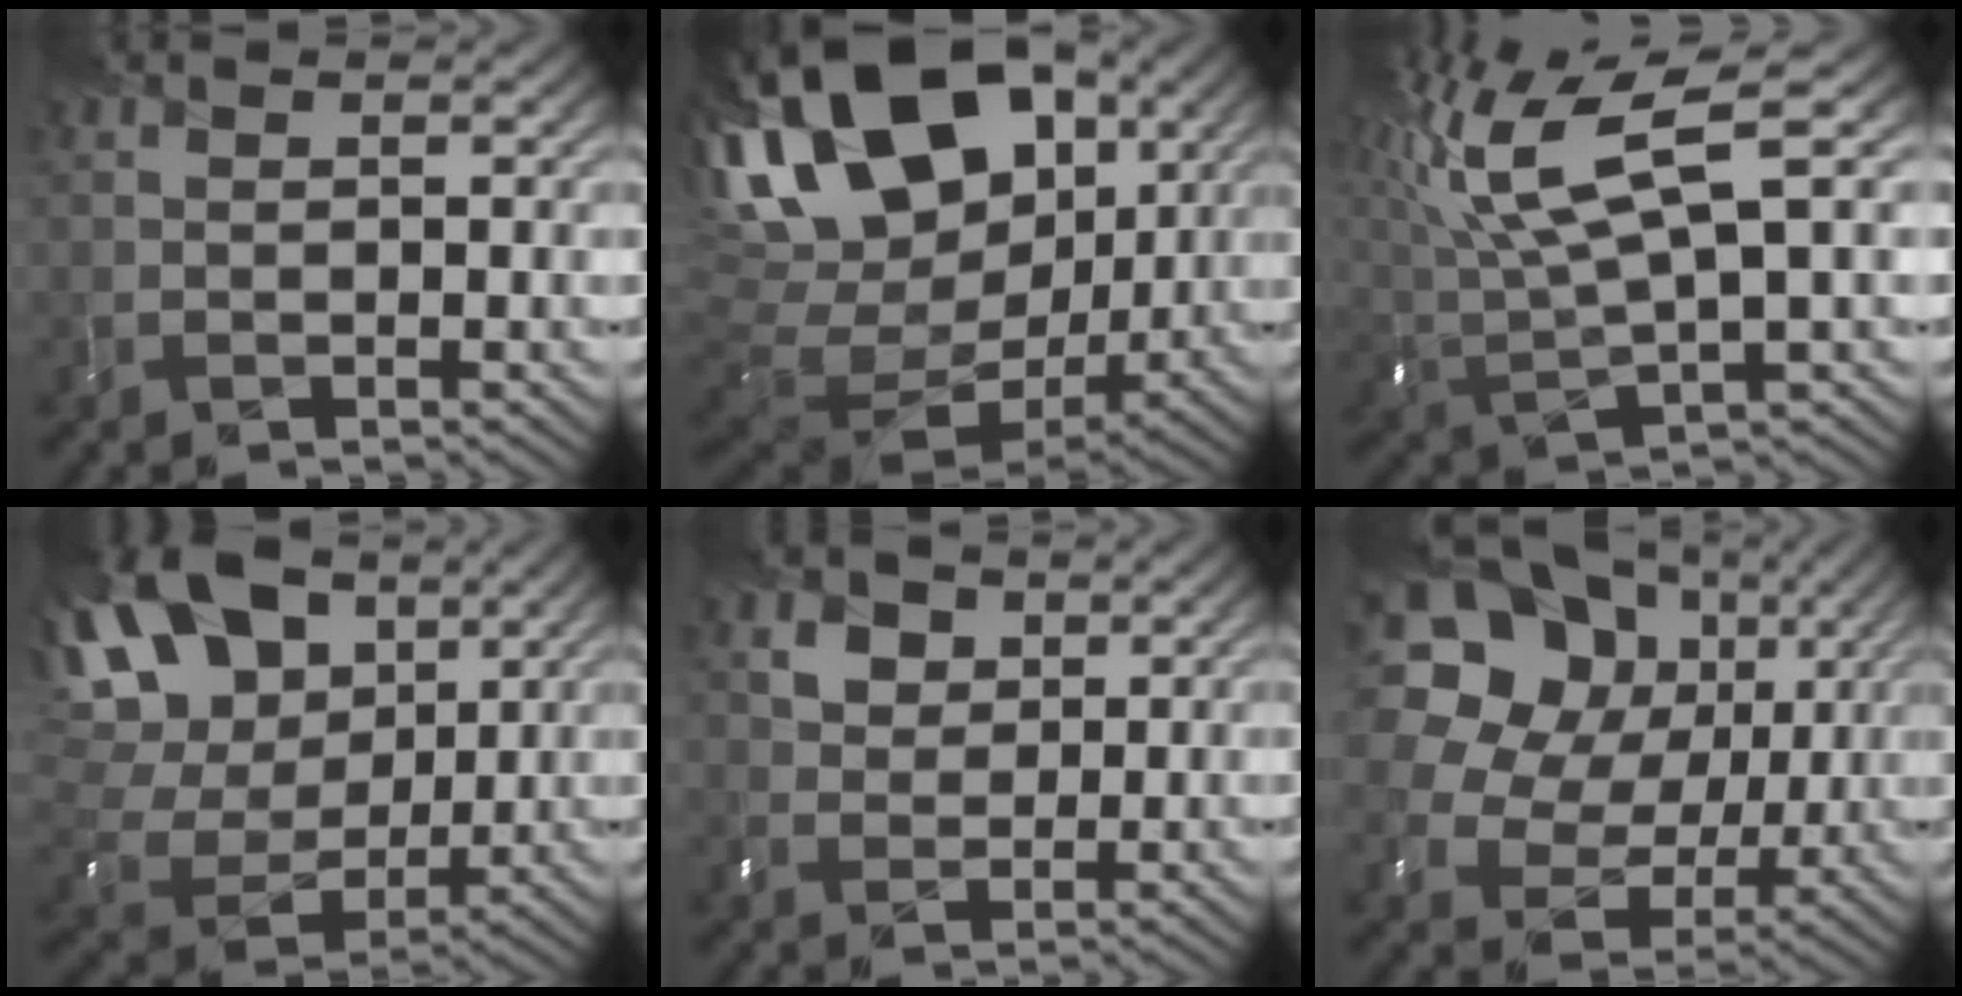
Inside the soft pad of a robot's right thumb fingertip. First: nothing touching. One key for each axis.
{"total": 21.4, "fx": 7.5, "fy": 13.5, "fz": 14.9, "tx": -0.296, "ty": 0.042, "tz": 0.133}
{"total": 13.0, "fx": 5.4, "fy": 4.3, "fz": 11.0, "tx": -0.252, "ty": 0.009, "tz": 0.104}
{"total": 19.1, "fx": 7.4, "fy": 12.8, "fz": 12.0, "tx": -0.289, "ty": 0.054, "tz": 0.142}
{"total": 4.4, "fx": 2.3, "fy": 3.3, "fz": 1.7, "tx": -0.052, "ty": -0.009, "tz": 0.045}
{"total": 20.1, "fx": 7.8, "fy": 15.6, "fz": 9.8, "tx": -0.282, "ty": 0.072, "tz": 0.149}